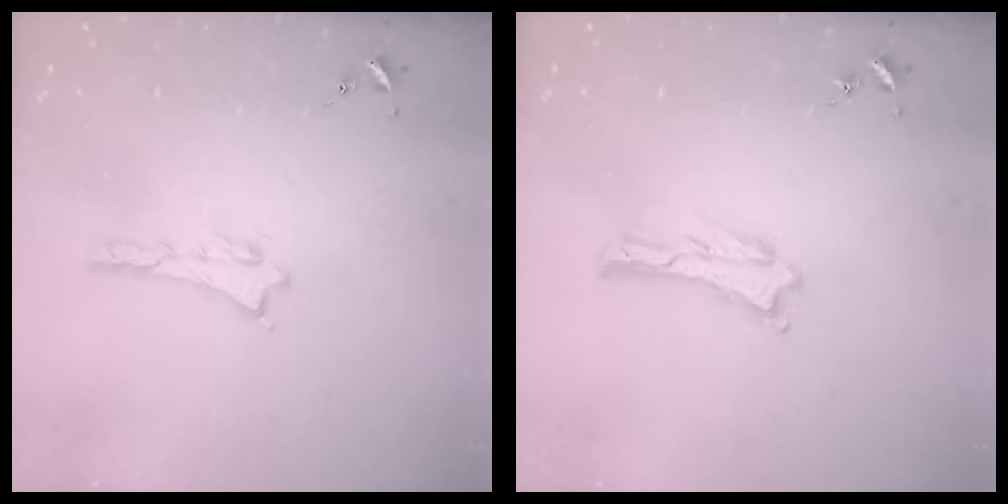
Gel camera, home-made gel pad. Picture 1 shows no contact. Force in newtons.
{"total": 0.0}